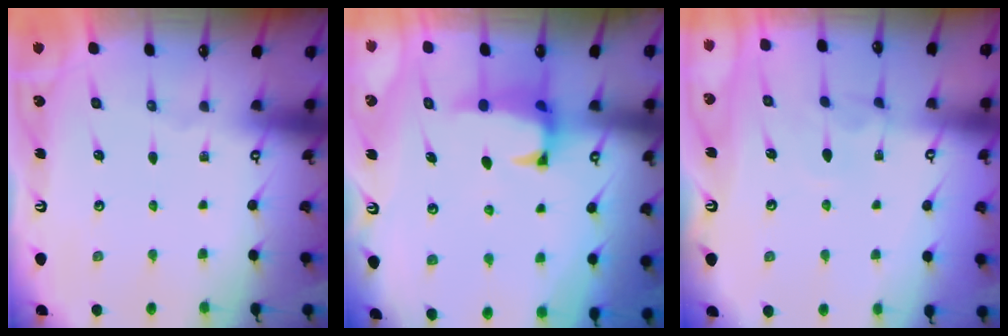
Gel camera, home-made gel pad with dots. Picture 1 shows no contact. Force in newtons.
{"total": 0.9, "press": 0.3, "slide": 0.8}
{"total": 2.8, "press": 2.8, "slide": 0.3}